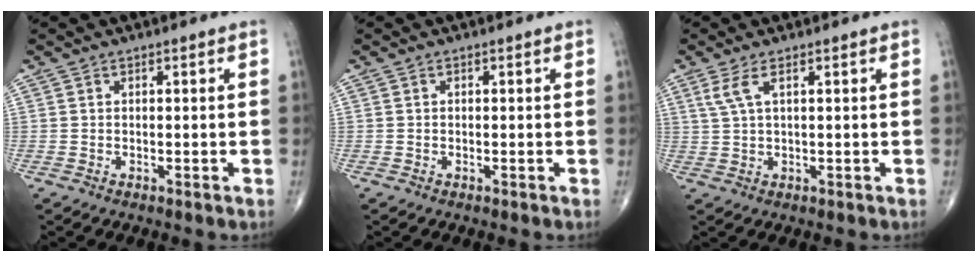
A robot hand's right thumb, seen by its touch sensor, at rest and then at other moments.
{"total": 0.0}
{"total": 3.6, "force": [1.6, 1.1, 3.0], "torque": [-0.081, 0.007, 0.039]}